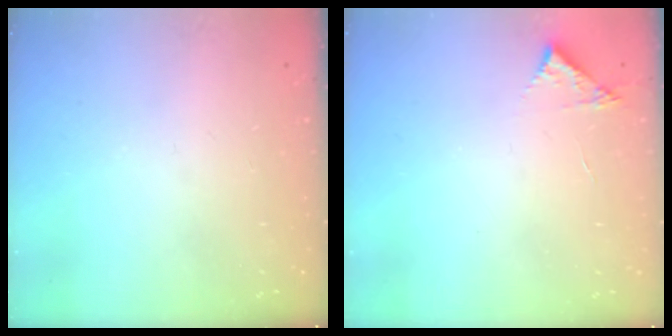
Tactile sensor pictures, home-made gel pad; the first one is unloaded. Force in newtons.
{"total": 3.6, "press": 3.6, "slide": 0.1}